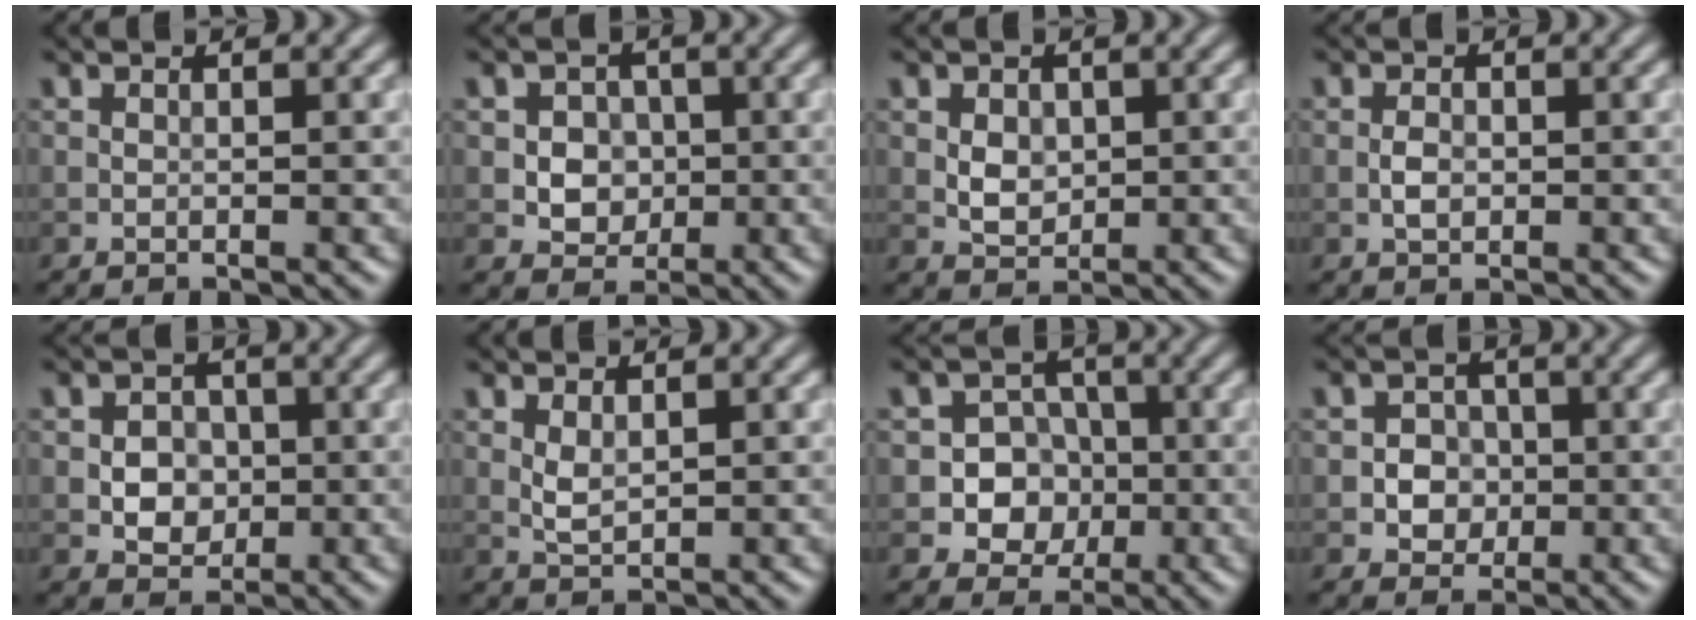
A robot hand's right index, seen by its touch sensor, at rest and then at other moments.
{"total": 3.2, "force": [-0.2, 2.8, 1.6], "torque": [-0.011, -0.001, -0.014]}
{"total": 2.4, "force": [0.3, 1.8, 1.5], "torque": [-0.026, -0.002, 0.006]}
{"total": 1.4, "force": [-0.3, 0.9, 1.1], "torque": [-0.019, 0.002, -0.007]}
{"total": 3.0, "force": [-0.3, 2.5, 1.6], "torque": [-0.016, -0.001, -0.011]}
{"total": 1.5, "force": [0.5, 0.7, 1.2], "torque": [-0.029, -0.003, 0.015]}
{"total": 5.0, "force": [-1.0, 4.5, 1.8], "torque": [0.004, 0.005, -0.035]}
{"total": 2.7, "force": [-0.5, 2.4, 1.0], "torque": [0.003, -0.002, -0.019]}